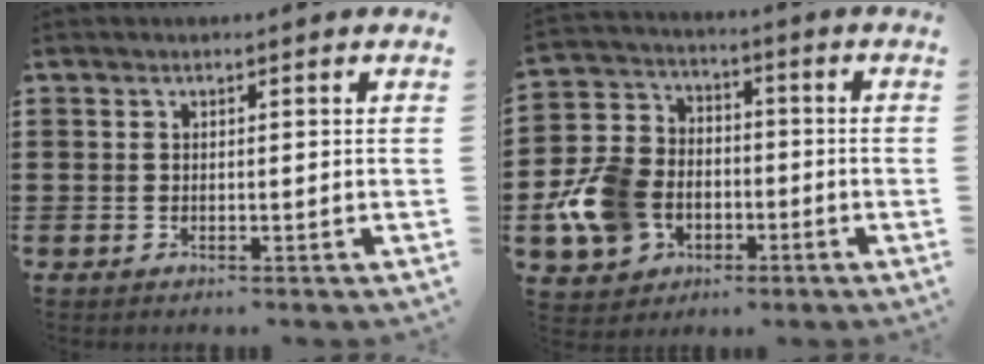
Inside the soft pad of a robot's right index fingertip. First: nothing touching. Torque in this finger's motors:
{"motor_torque": [1.87, 0.27, 1.05, 0.21]}